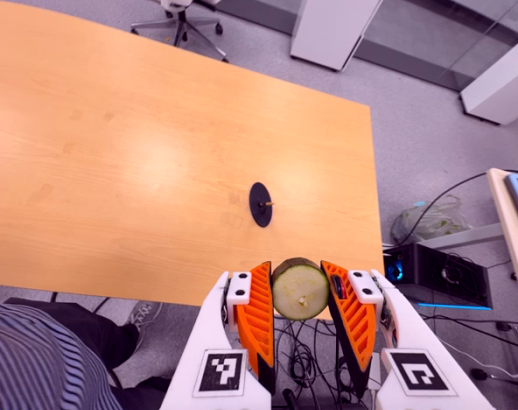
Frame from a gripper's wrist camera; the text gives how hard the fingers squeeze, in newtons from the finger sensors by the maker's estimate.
{"total": 10.2, "left": 9.7, "right": 10.6}